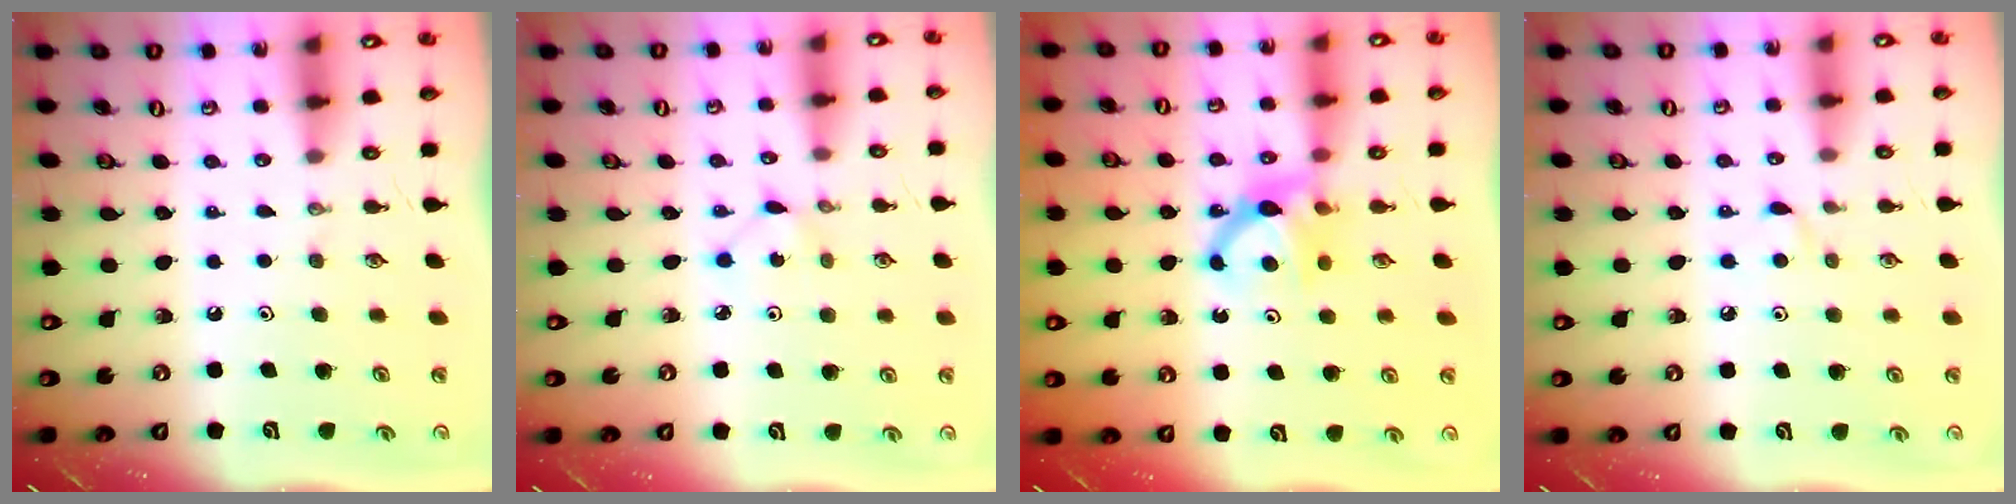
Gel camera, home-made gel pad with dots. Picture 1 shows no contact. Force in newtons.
{"total": 1.2, "press": 1.2, "slide": 0.2}
{"total": 7.5, "press": 7.5, "slide": 0.5}
{"total": 3.7, "press": 3.7, "slide": 0.5}